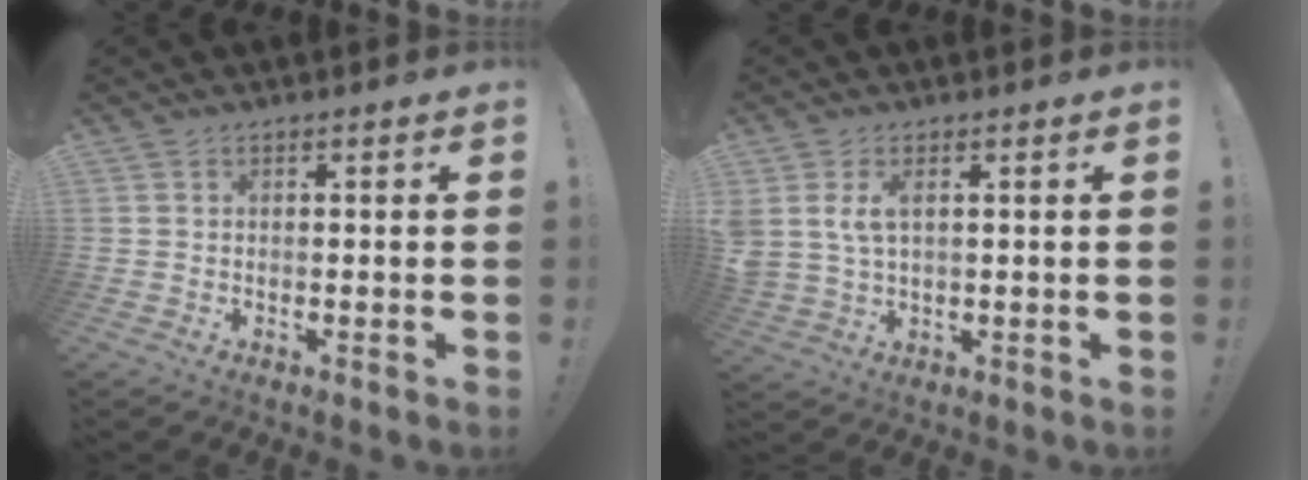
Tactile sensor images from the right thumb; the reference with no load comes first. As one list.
[{"total": 5.6, "force": [2.1, 2.9, 4.3], "torque": [-0.098, -0.005, 0.038]}]